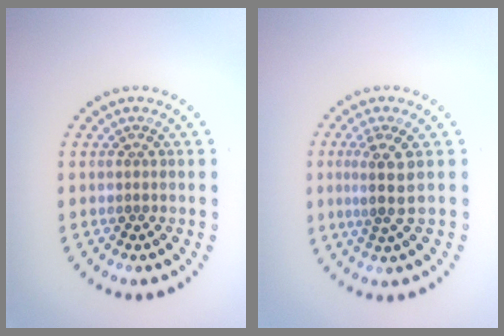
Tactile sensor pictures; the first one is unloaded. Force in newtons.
{"total": 2.6, "press": 2.0, "slide": 1.7}